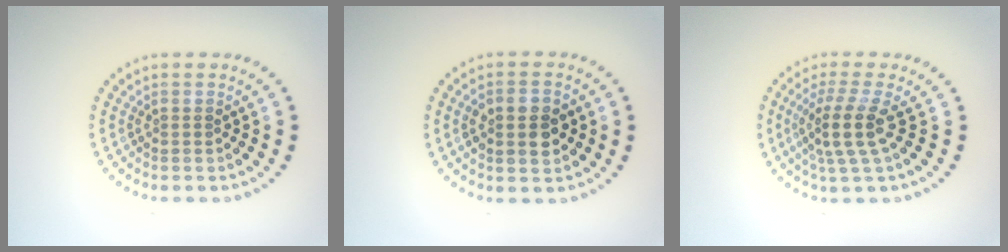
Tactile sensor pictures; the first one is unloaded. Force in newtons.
{"total": 3.8, "press": 3.7, "slide": 0.2}
{"total": 3.5, "press": 2.7, "slide": 2.3}